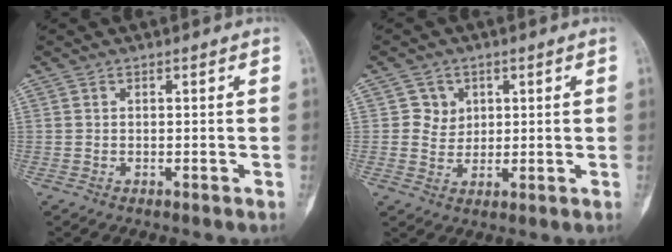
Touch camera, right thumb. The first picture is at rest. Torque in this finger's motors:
{"motor_torque": [0.40, 0.22, 0.23, -0.01, -0.04]}